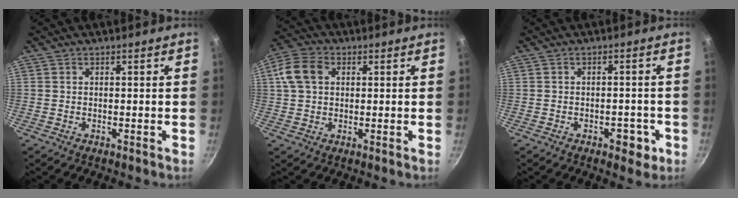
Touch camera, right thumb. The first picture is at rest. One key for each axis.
{"total": 7.7, "fx": 1.9, "fy": 5.5, "fz": 5.0, "tx": -0.101, "ty": 0.016, "tz": 0.032}
{"total": 3.9, "fx": -1.8, "fy": 2.2, "fz": 2.6, "tx": -0.016, "ty": 0.012, "tz": -0.023}